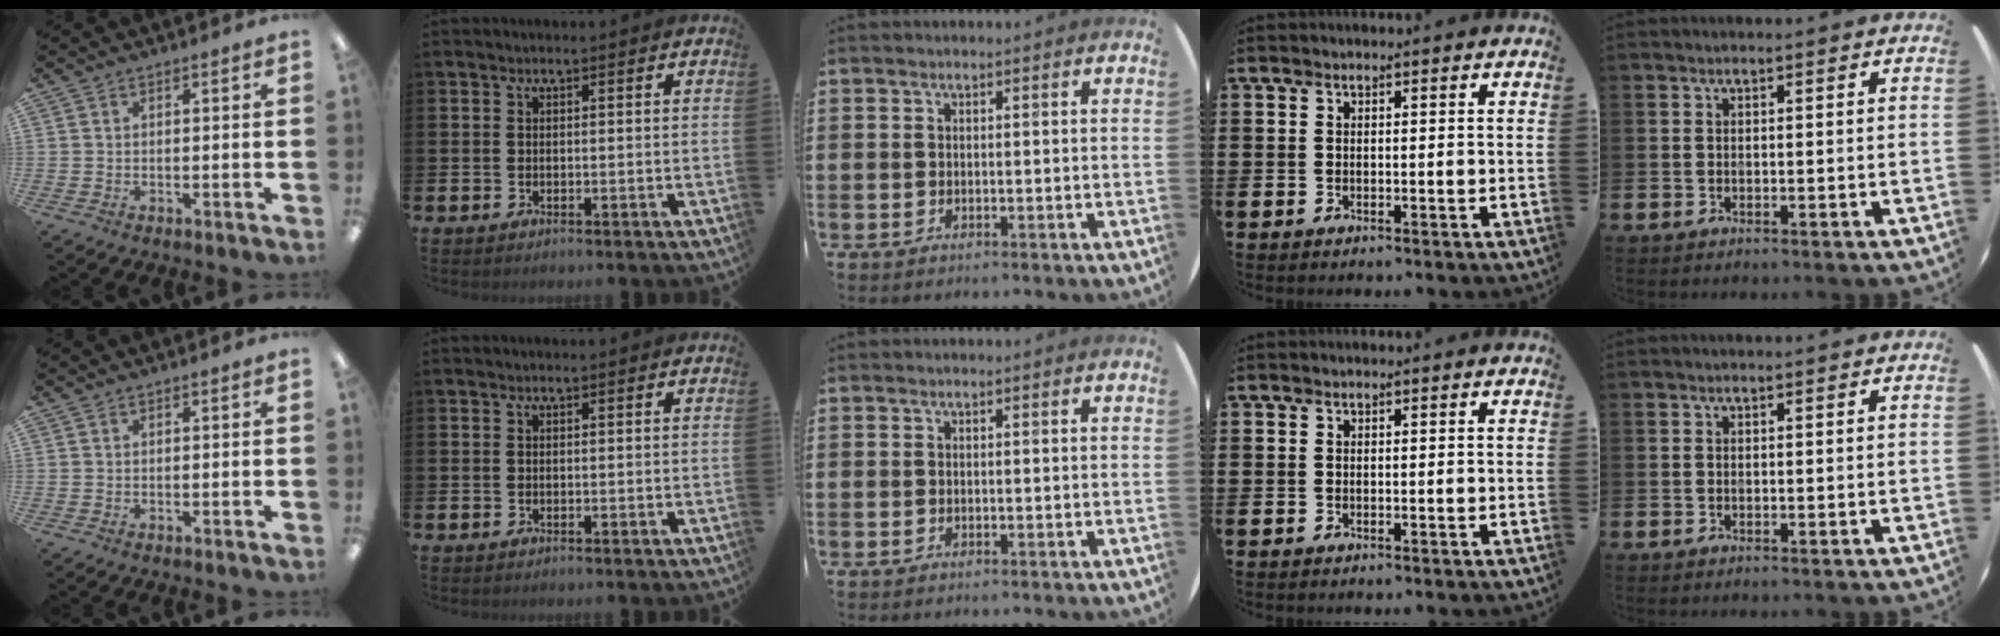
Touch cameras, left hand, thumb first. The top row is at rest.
{}